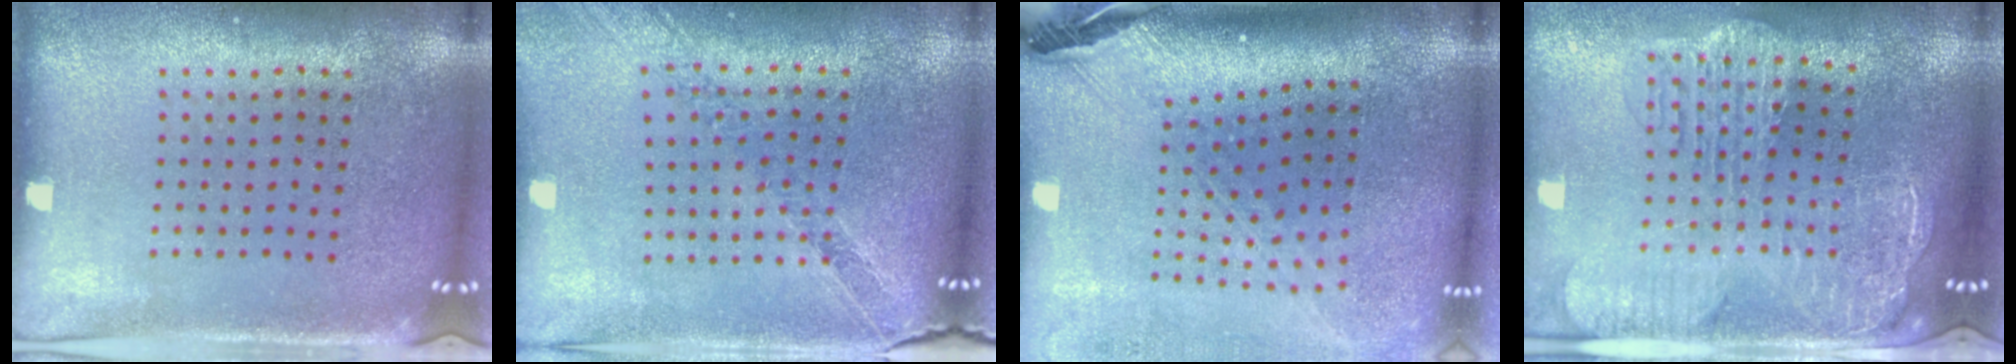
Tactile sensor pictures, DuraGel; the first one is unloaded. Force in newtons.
{"total": 1.2, "press": 1.2, "slide": 0.2}
{"total": 3.0, "press": 2.1, "slide": 2.2}
{"total": 3.0, "press": 2.5, "slide": 1.7}